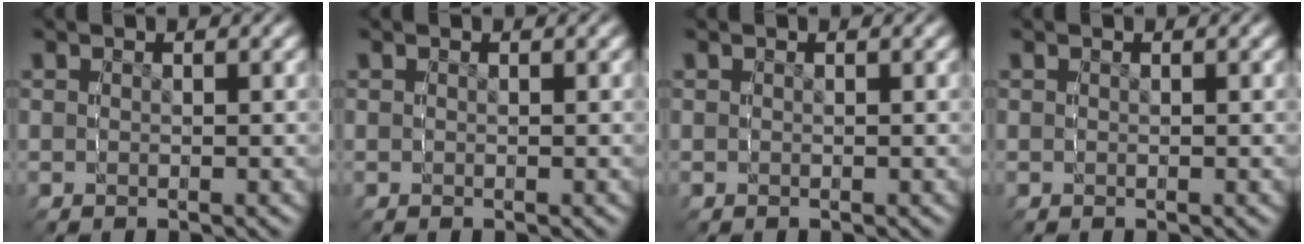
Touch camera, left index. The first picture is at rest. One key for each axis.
{"total": 0.0}
{"total": 0.0}
{"total": 0.0}